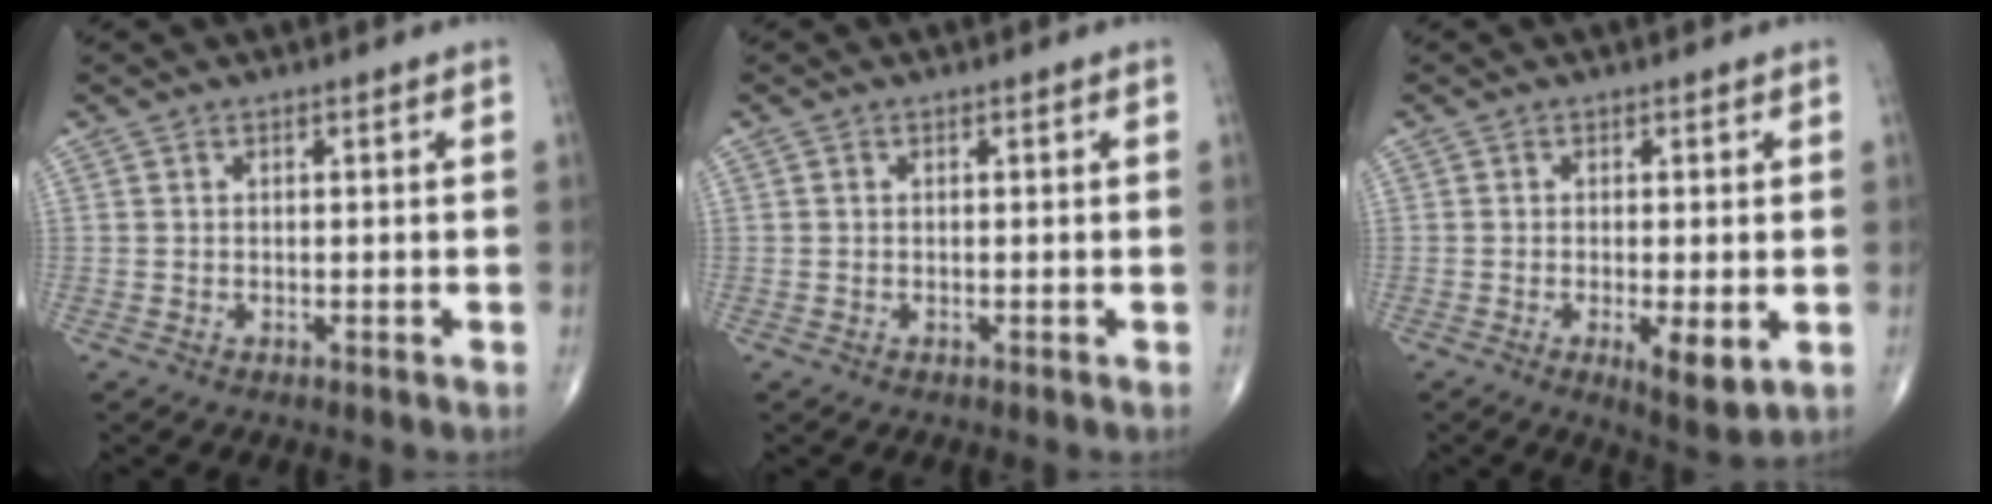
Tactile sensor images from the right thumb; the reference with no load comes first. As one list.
[{"total": 0.0}, {"total": 5.9, "force": [-1.5, 1.8, 5.4], "torque": [-0.090, -0.018, -0.022]}]